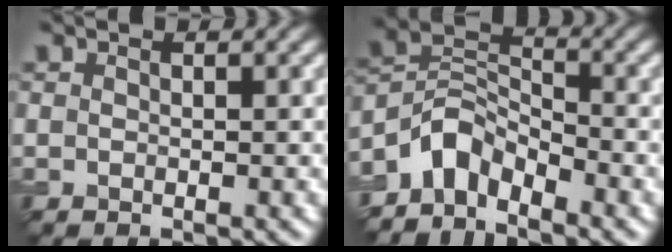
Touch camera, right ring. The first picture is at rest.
{"total": 4.4, "force": [-3.3, 2.2, 1.8], "torque": [-0.030, 0.009, -0.075]}